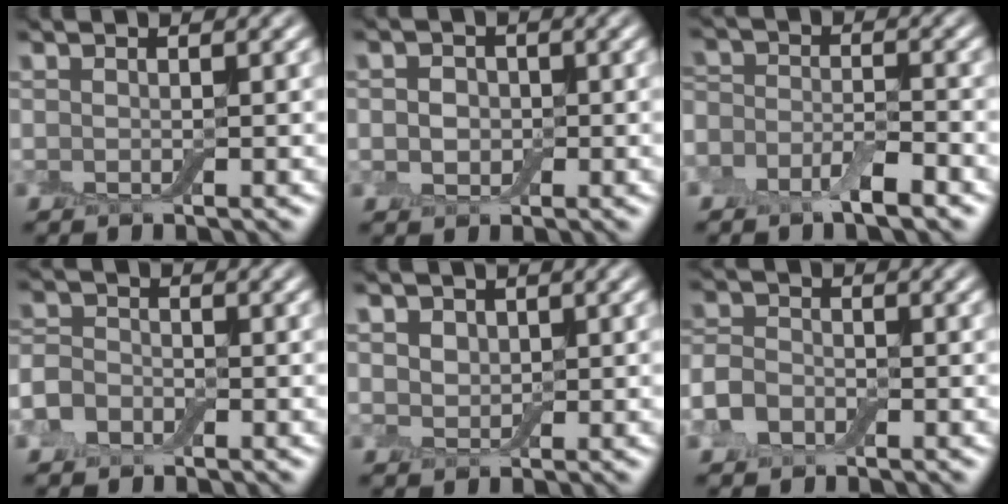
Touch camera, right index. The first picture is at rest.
{"total": 2.8, "force": [0.0, 2.3, 1.5], "torque": [-0.013, 0.007, -0.015]}
{"total": 4.5, "force": [-2.8, 2.3, 2.7], "torque": [-0.039, 0.002, -0.061]}
{"total": 3.2, "force": [-1.5, 2.3, 1.5], "torque": [-0.029, -0.002, -0.040]}
{"total": 2.8, "force": [1.5, 2.1, 1.2], "torque": [-0.035, 0.009, 0.024]}
{"total": 3.0, "force": [-1.4, 2.1, 1.6], "torque": [-0.037, 0.001, -0.037]}